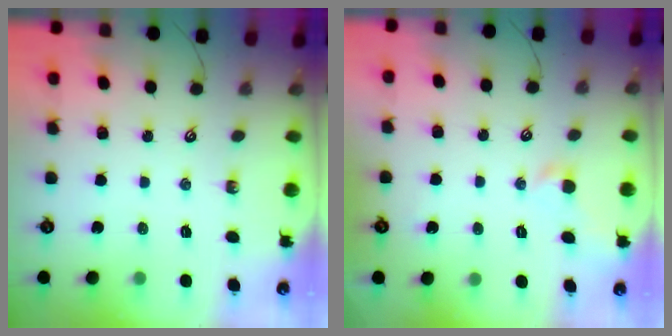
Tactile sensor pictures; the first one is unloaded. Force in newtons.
{"total": 0.5, "press": 0.5, "slide": 0.3}